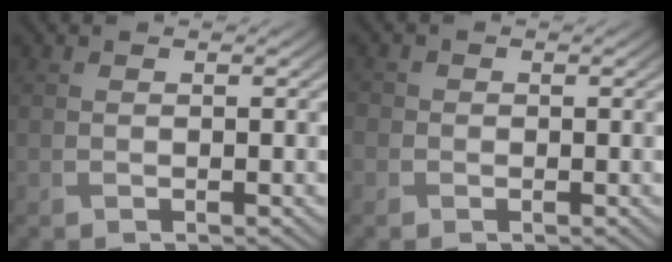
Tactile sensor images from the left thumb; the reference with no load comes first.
{"total": 1.3, "force": [-0.4, 1.3, 0.2], "torque": [0.000, -0.002, -0.012]}